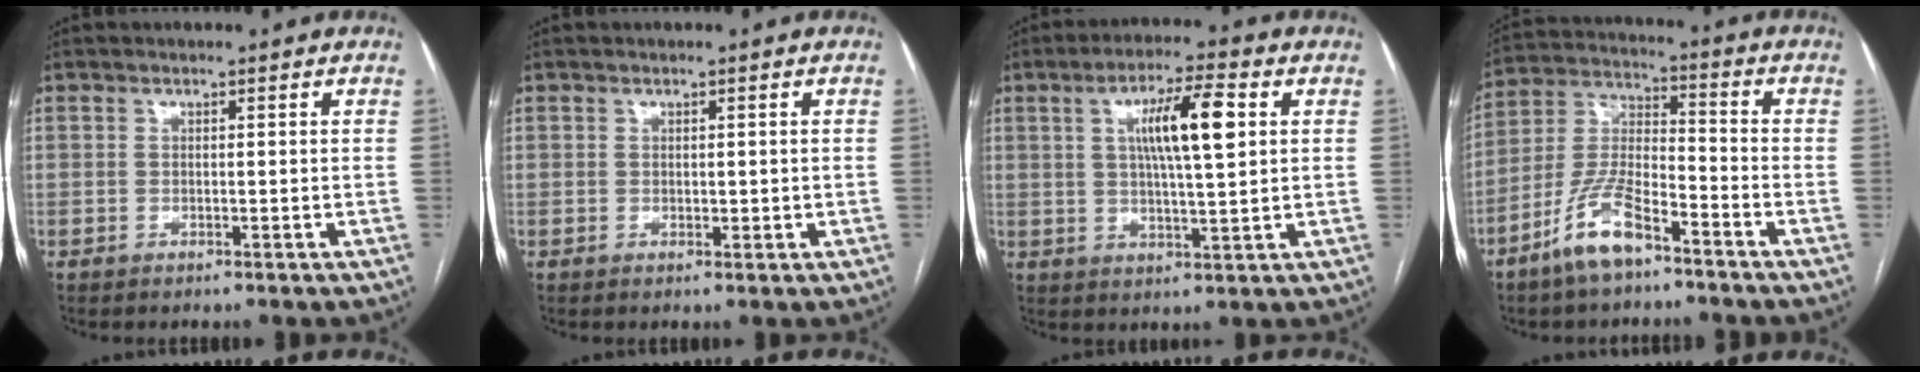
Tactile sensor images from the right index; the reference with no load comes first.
{"total": 1.4, "force": [0.1, 0.9, 1.0], "torque": [-0.012, 0.000, 0.004]}
{"total": 9.7, "force": [2.6, 1.3, 9.3], "torque": [-0.161, 0.009, 0.043]}
{"total": 10.5, "force": [-6.9, 3.0, 7.3], "torque": [-0.164, -0.003, -0.135]}